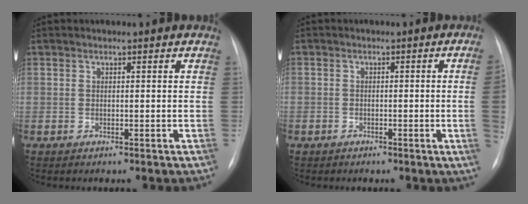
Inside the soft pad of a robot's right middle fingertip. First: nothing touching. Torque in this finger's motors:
{"motor_torque": [0.77, -0.74, -0.34, -0.21]}